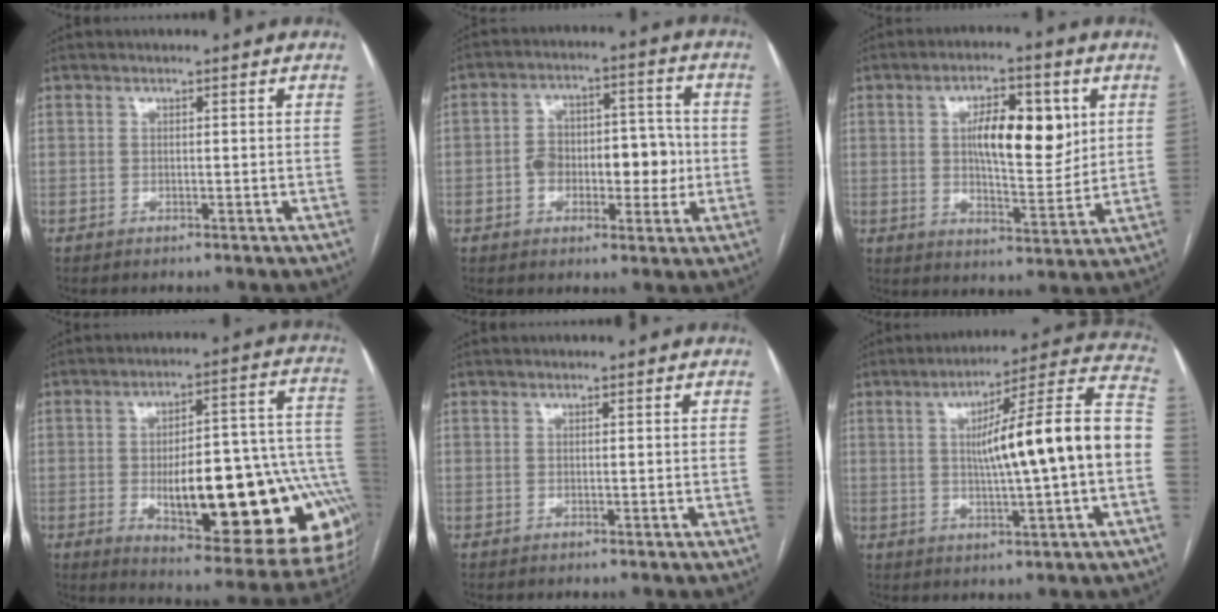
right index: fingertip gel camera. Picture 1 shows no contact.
{"total": 10.3, "force": [-1.6, 5.9, 8.3], "torque": [-0.116, 0.039, -0.018]}
{"total": 11.3, "force": [2.9, 4.1, 10.1], "torque": [-0.168, 0.010, 0.051]}
{"total": 27.9, "force": [-6.5, 8.1, 25.9], "torque": [-0.262, 0.022, -0.070]}
{"total": 0.0}
{"total": 17.3, "force": [-0.3, 0.5, 17.3], "torque": [-0.256, 0.029, -0.008]}